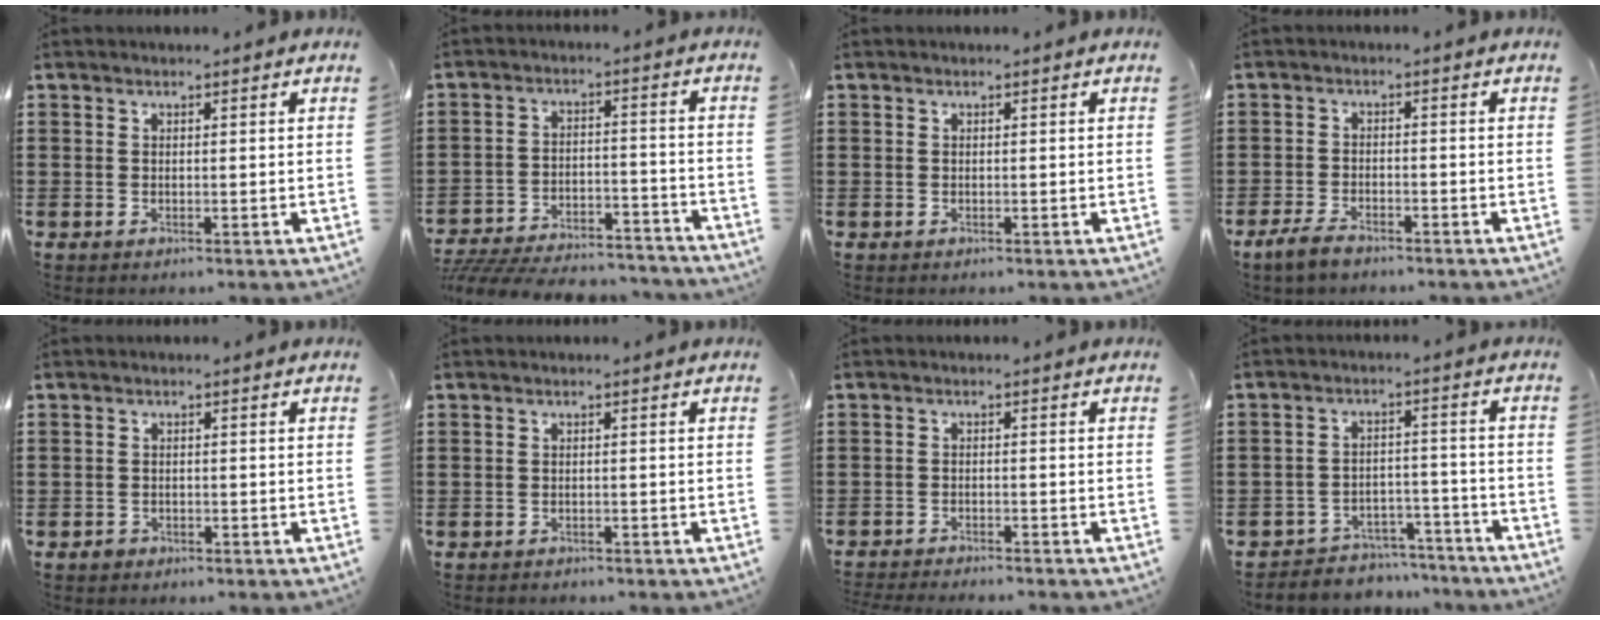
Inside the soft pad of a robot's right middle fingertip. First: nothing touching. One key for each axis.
{"total": 7.4, "fx": -7.1, "fy": 1.1, "fz": 1.6, "tx": -0.034, "ty": 0.013, "tz": -0.142}
{"total": 0.0}
{"total": 3.0, "fx": -2.4, "fy": 1.1, "fz": 1.4, "tx": -0.033, "ty": 0.007, "tz": -0.049}
{"total": 1.0, "fx": -0.8, "fy": 0.7, "fz": 0.2, "tx": -0.005, "ty": 0.002, "tz": -0.017}
{"total": 0.7, "fx": -0.7, "fy": 0.2, "fz": -0.1, "tx": -0.001, "ty": 0.002, "tz": -0.017}
{"total": 2.1, "fx": -2.1, "fy": 0.0, "fz": 0.0, "tx": -0.004, "ty": 0.001, "tz": -0.044}
{"total": 4.7, "fx": -4.6, "fy": 1.2, "fz": 0.1, "tx": -0.006, "ty": 0.014, "tz": -0.096}